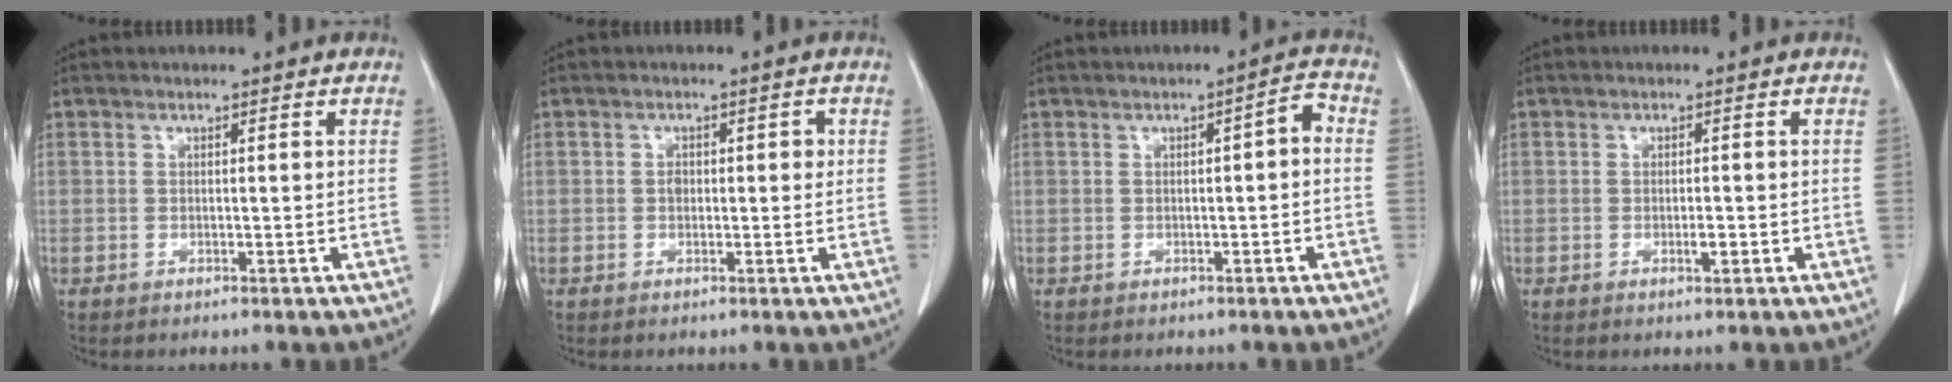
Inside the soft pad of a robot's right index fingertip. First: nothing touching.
{"total": 1.9, "force": [0.1, 1.4, 1.3], "torque": [-0.018, 0.008, 0.004]}
{"total": 2.6, "force": [-0.1, 0.6, 2.5], "torque": [-0.032, 0.013, -0.004]}
{"total": 1.4, "force": [-0.4, 0.4, 1.3], "torque": [-0.025, -0.001, -0.005]}